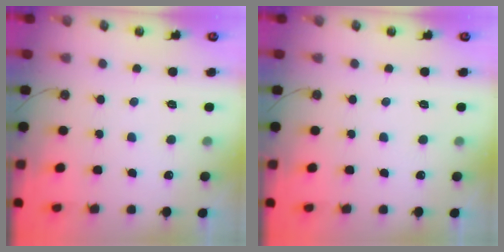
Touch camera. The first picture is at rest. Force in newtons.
{"total": 0.0}